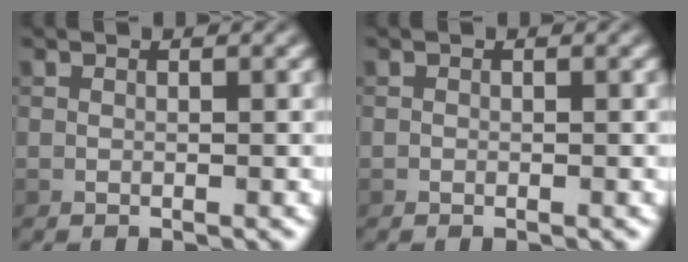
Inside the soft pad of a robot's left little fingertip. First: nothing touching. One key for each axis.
{"total": 0.0}